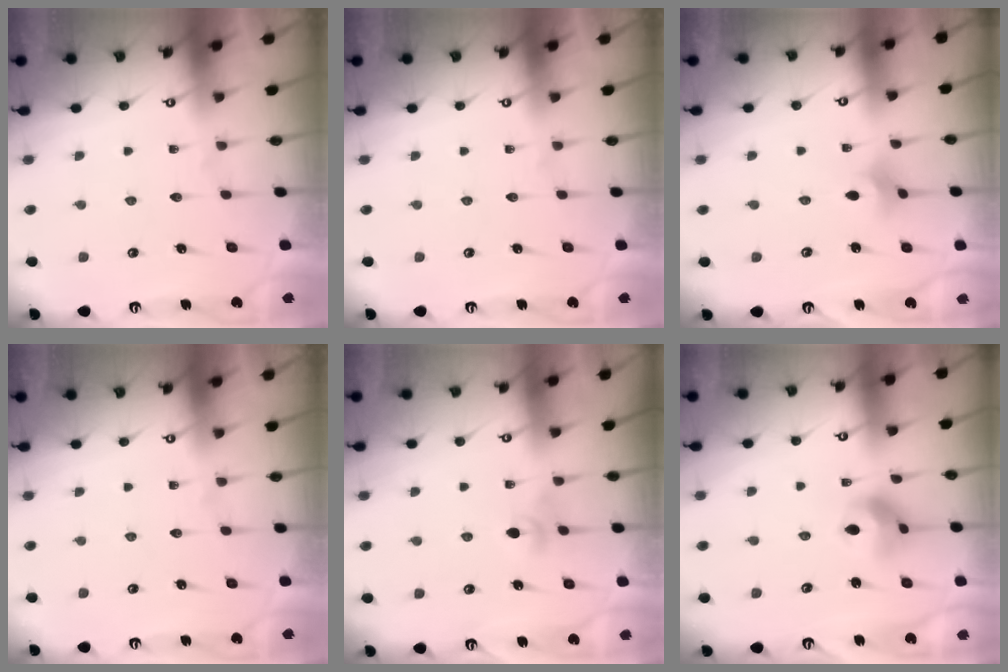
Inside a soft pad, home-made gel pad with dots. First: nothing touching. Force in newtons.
{"total": 0.0}
{"total": 2.4, "press": 2.3, "slide": 0.4}
{"total": 0.0}
{"total": 3.6, "press": 3.5, "slide": 0.6}
{"total": 7.5, "press": 7.5, "slide": 0.2}